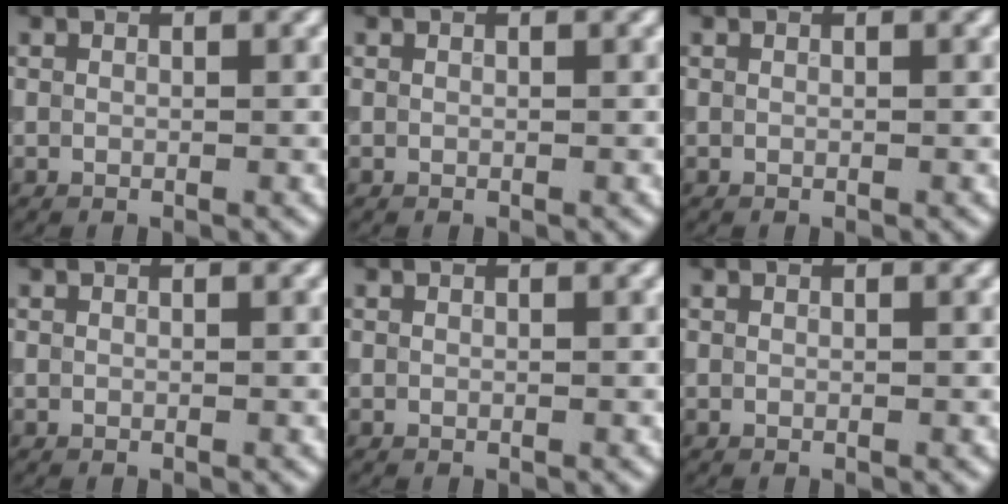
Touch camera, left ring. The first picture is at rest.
{"total": 0.0}
{"total": 0.0}
{"total": 0.0}
{"total": 0.0}
{"total": 0.0}